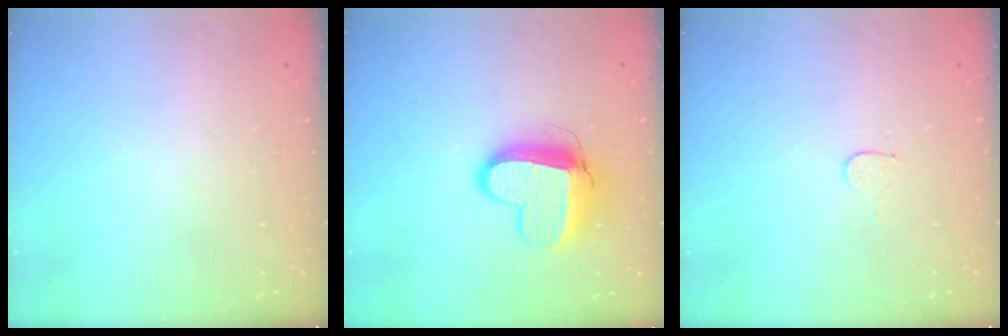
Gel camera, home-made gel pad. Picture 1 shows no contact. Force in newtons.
{"total": 12.4, "press": 12.3, "slide": 1.3}
{"total": 3.4, "press": 3.4, "slide": 0.2}